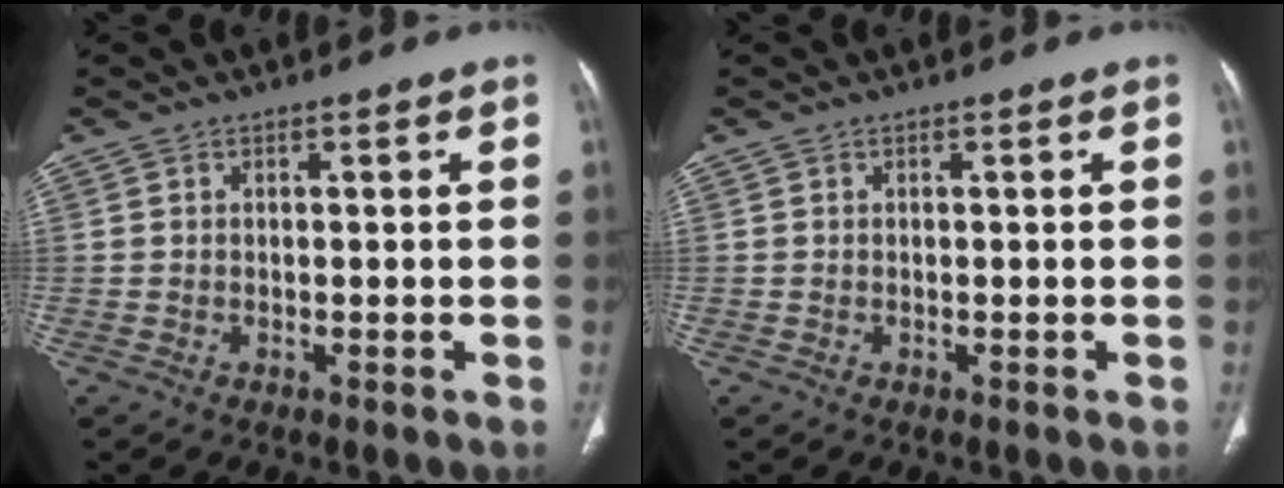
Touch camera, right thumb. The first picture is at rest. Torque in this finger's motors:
{"motor_torque": [0.00, 0.00, -0.02, -0.02, 0.00]}